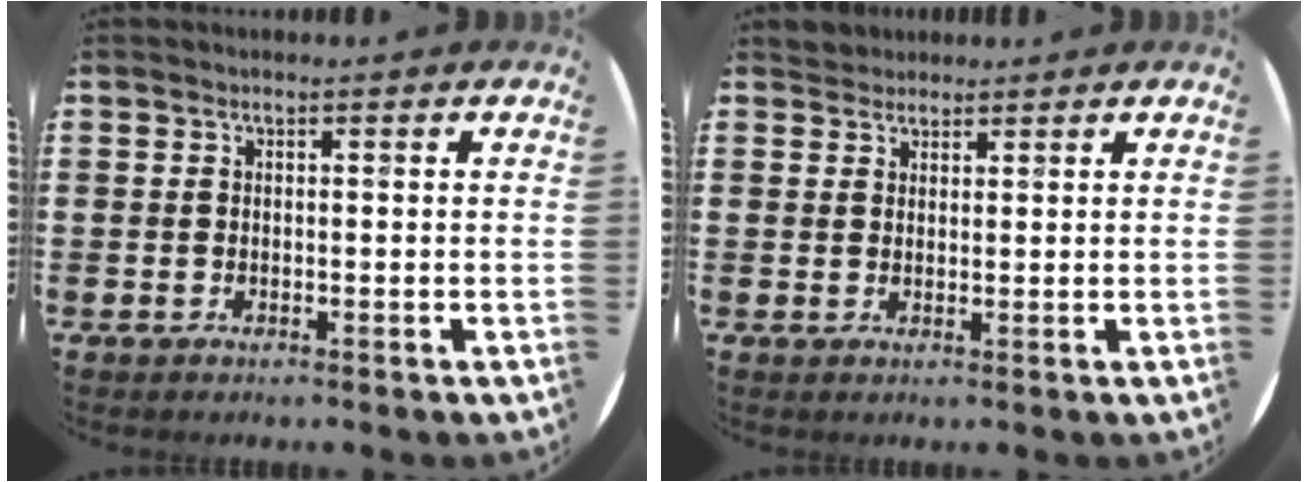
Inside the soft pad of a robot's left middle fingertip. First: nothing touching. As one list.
[{"total": 1.9, "force": [1.7, 0.7, -0.2], "torque": [0.000, 0.004, 0.035]}]